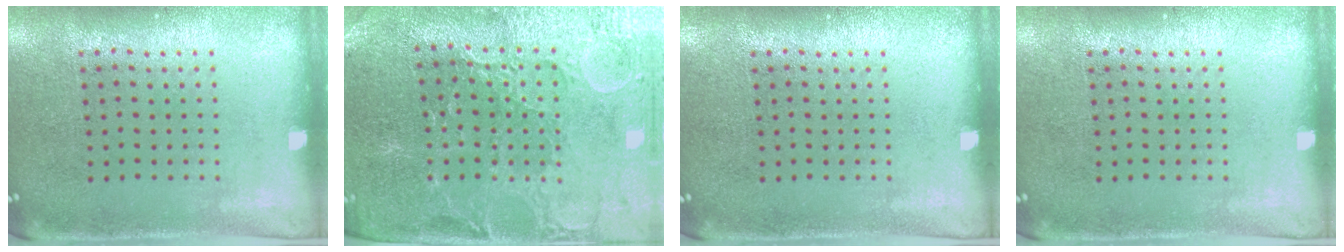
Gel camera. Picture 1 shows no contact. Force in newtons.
{"total": 1.9, "press": 1.8, "slide": 0.5}
{"total": 0.0}
{"total": 0.0}